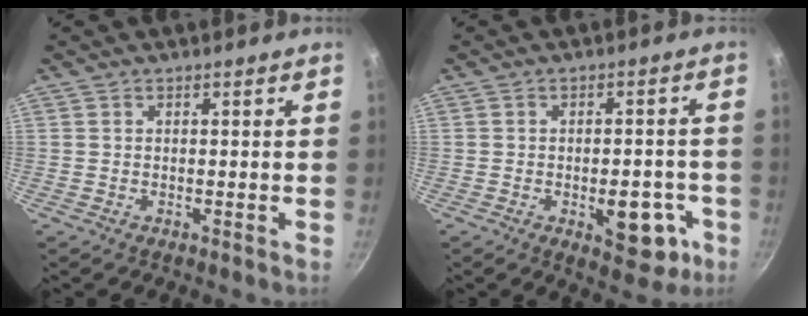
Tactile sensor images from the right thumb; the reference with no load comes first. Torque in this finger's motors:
{"motor_torque": [2.50, 2.52, 0.66, -0.53, 0.08]}